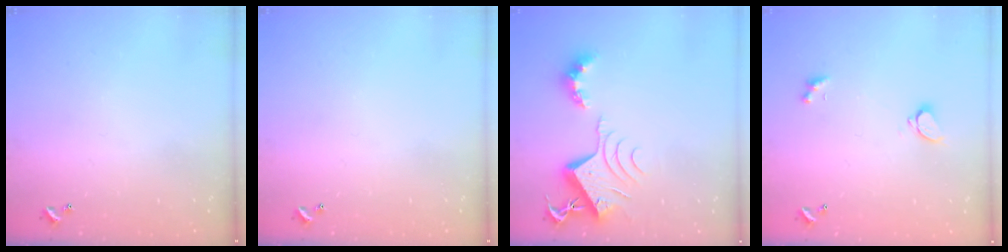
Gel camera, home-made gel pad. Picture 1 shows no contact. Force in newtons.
{"total": 0.0}
{"total": 9.4, "press": 9.3, "slide": 1.0}
{"total": 2.2, "press": 2.0, "slide": 0.9}